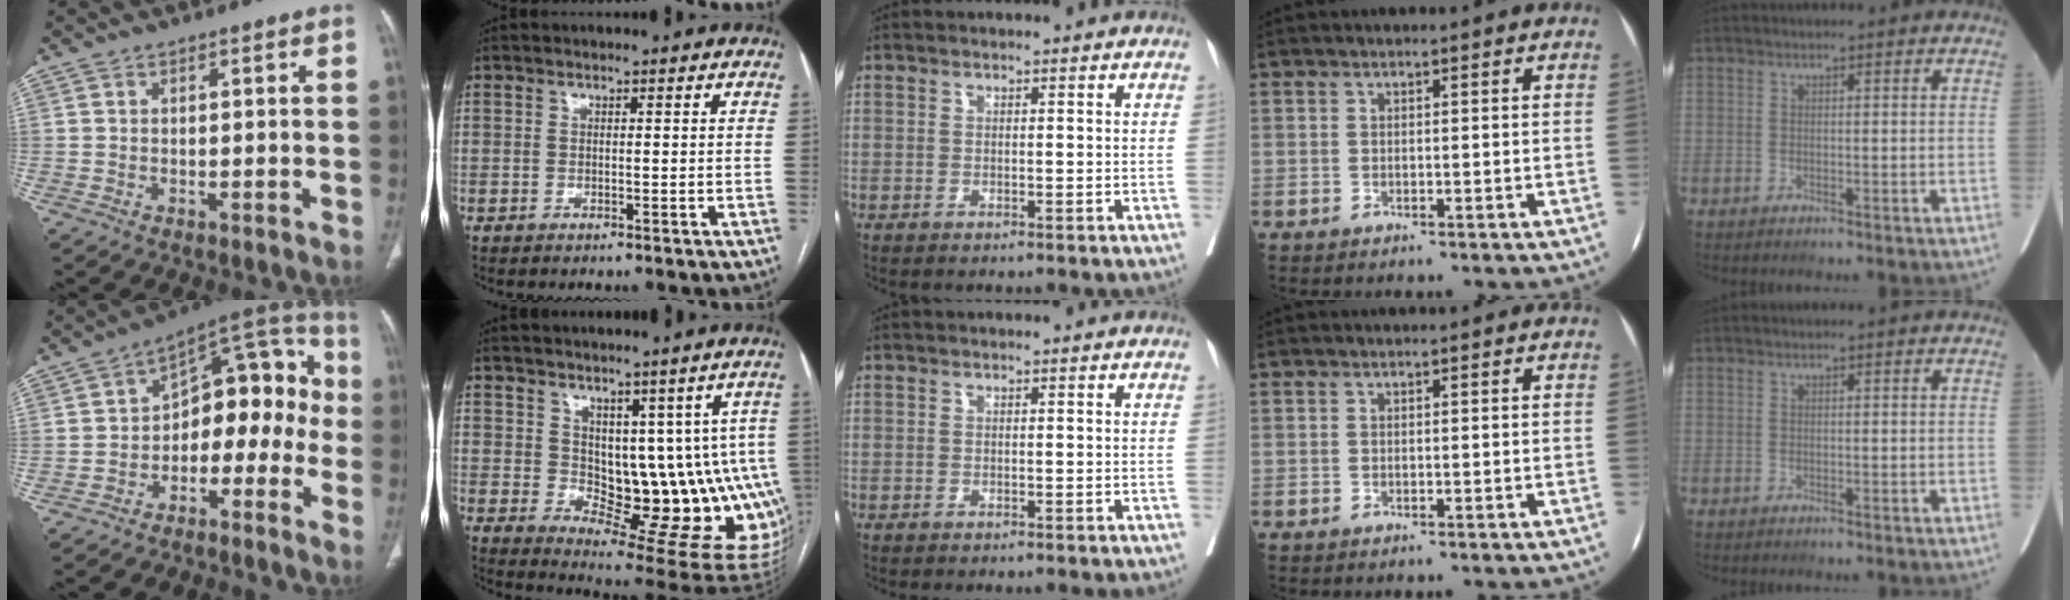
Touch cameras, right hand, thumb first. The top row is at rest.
{"thumb": {"total": 16.0, "force": [-4.0, 10.1, 11.7], "torque": [-0.108, 0.088, -0.064]}, "index": {"total": 12.2, "force": [3.3, 6.9, 9.4], "torque": [-0.106, -0.007, 0.068]}}